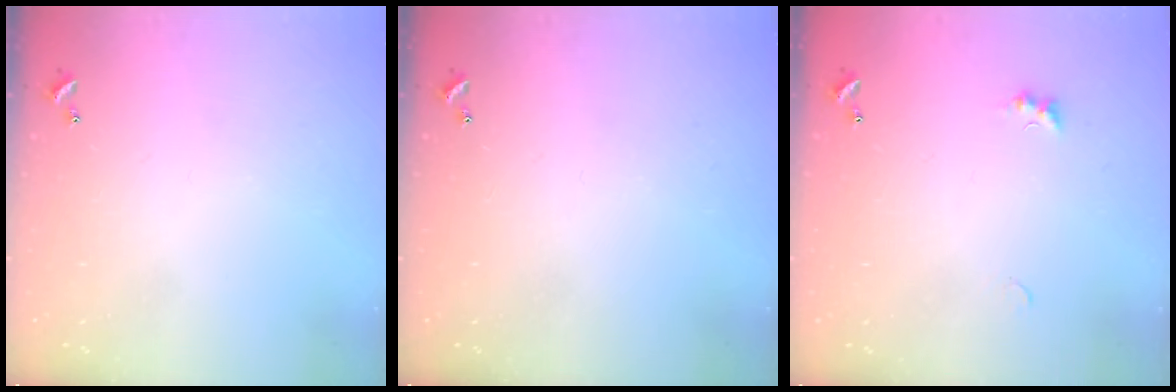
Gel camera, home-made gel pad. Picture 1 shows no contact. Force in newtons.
{"total": 0.0}
{"total": 1.4, "press": 1.3, "slide": 0.5}